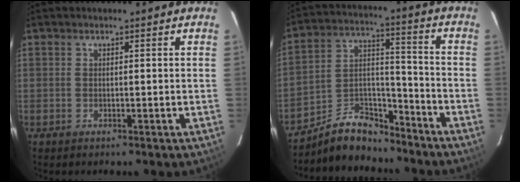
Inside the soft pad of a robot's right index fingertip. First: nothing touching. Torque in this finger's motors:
{"motor_torque": [-0.59, -0.73, -0.17, -0.09]}